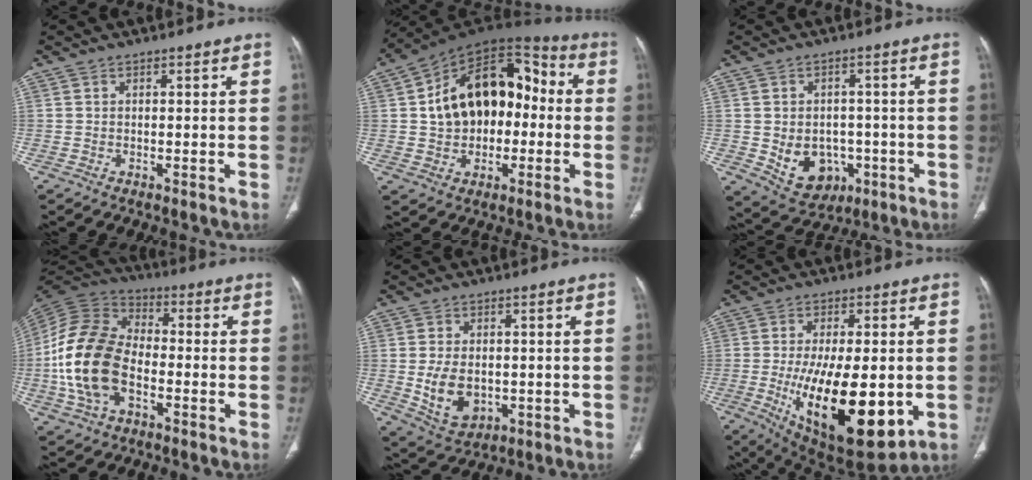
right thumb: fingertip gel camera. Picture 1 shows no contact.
{"total": 20.3, "force": [0.6, 13.7, 15.0], "torque": [-0.202, 0.046, 0.006]}
{"total": 9.8, "force": [-2.4, 7.7, 5.4], "torque": [-0.055, 0.014, -0.015]}
{"total": 17.8, "force": [-3.9, 11.4, 13.2], "torque": [-0.265, 0.026, -0.076]}
{"total": 8.7, "force": [-1.0, 6.0, 6.3], "torque": [-0.100, -0.006, 0.002]}
{"total": 21.8, "force": [-4.4, 9.1, 19.3], "torque": [-0.316, -0.027, -0.042]}